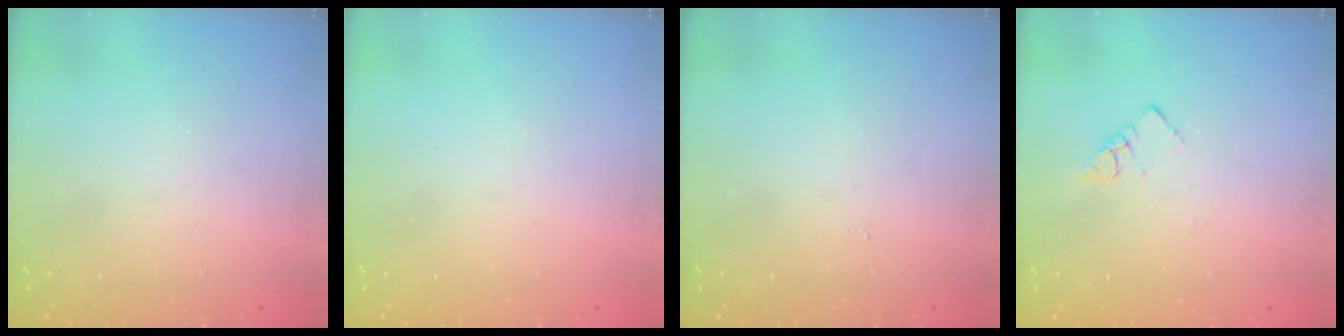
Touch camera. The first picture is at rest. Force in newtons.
{"total": 0.0}
{"total": 3.1, "press": 3.1, "slide": 0.4}
{"total": 3.6, "press": 3.5, "slide": 0.4}